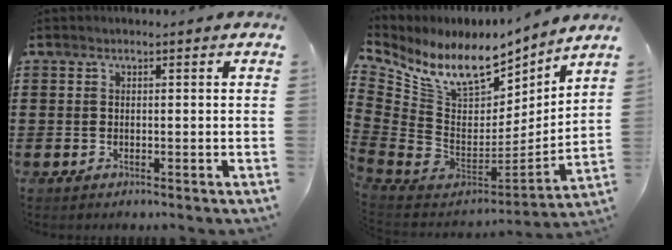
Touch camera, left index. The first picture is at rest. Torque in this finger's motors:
{"motor_torque": [2.14, 0.00, 0.23, 0.05]}